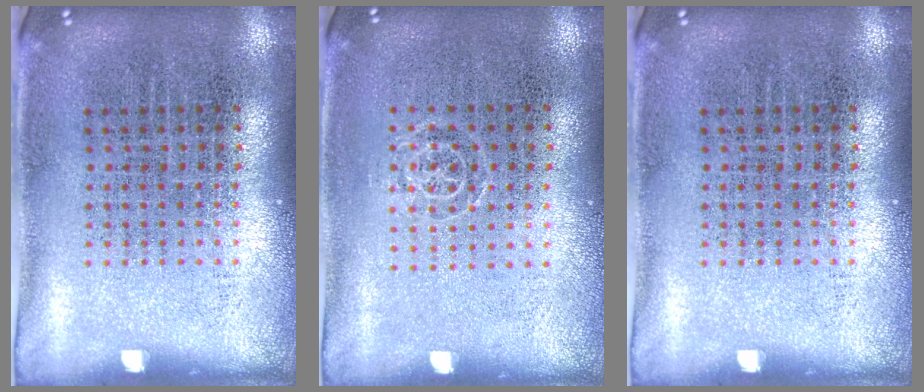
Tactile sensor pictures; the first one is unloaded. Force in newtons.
{"total": 0.7, "press": 0.5, "slide": 0.5}
{"total": 0.0}